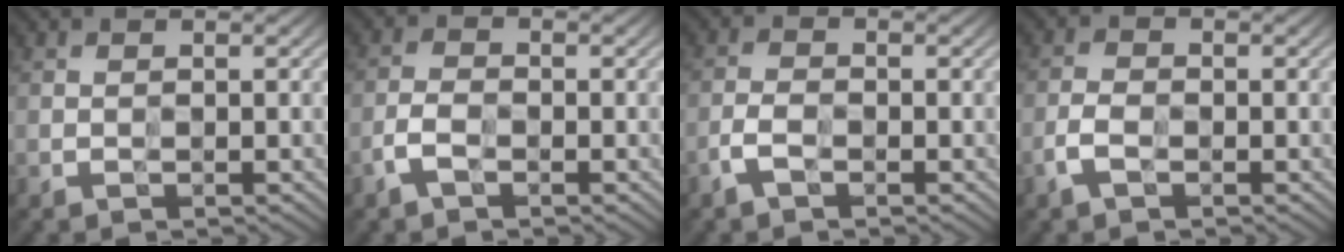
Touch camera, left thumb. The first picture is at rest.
{"total": 3.2, "force": [-2.2, 1.7, 1.6], "torque": [-0.035, -0.003, -0.048]}
{"total": 3.0, "force": [-2.2, 1.5, 1.5], "torque": [-0.031, -0.003, -0.047]}
{"total": 3.5, "force": [-2.1, 2.0, 1.9], "torque": [-0.041, -0.005, -0.047]}